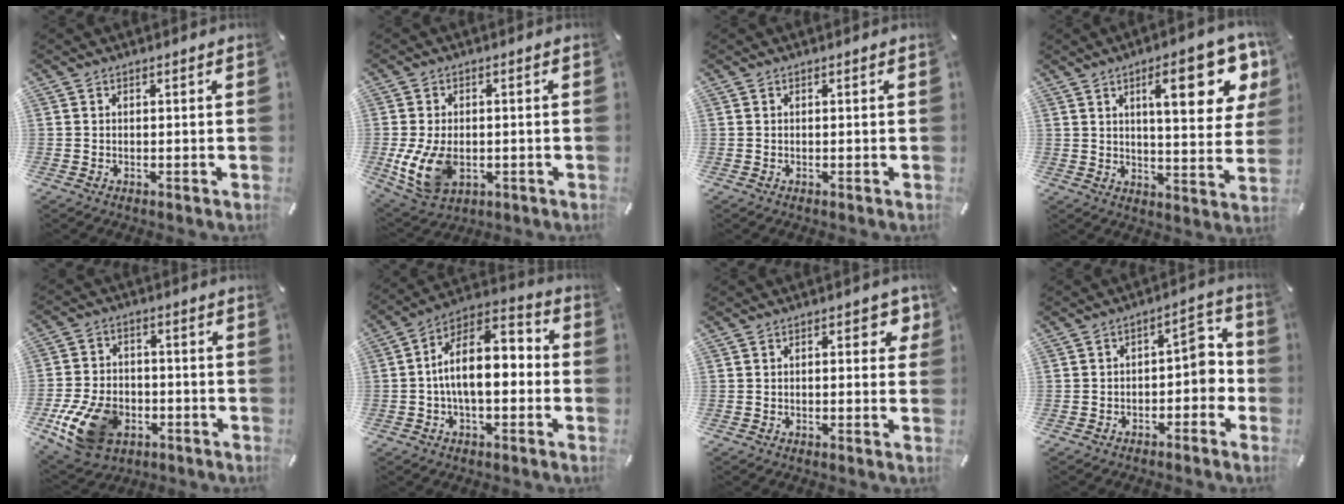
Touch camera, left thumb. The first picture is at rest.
{"total": 10.6, "force": [-2.1, 7.0, 7.7], "torque": [-0.174, 0.000, -0.032]}
{"total": 0.0}
{"total": 17.8, "force": [7.7, 5.8, 14.9], "torque": [-0.210, -0.026, 0.113]}
{"total": 14.3, "force": [-5.4, 10.1, 8.5], "torque": [-0.181, 0.028, -0.093]}
{"total": 12.9, "force": [-1.5, 7.1, 10.6], "torque": [-0.183, 0.005, -0.023]}
{"total": 4.2, "force": [1.0, 2.1, 3.5], "torque": [-0.034, -0.006, 0.007]}
{"total": 8.0, "force": [-0.6, 5.1, 6.2], "torque": [-0.073, 0.002, -0.017]}